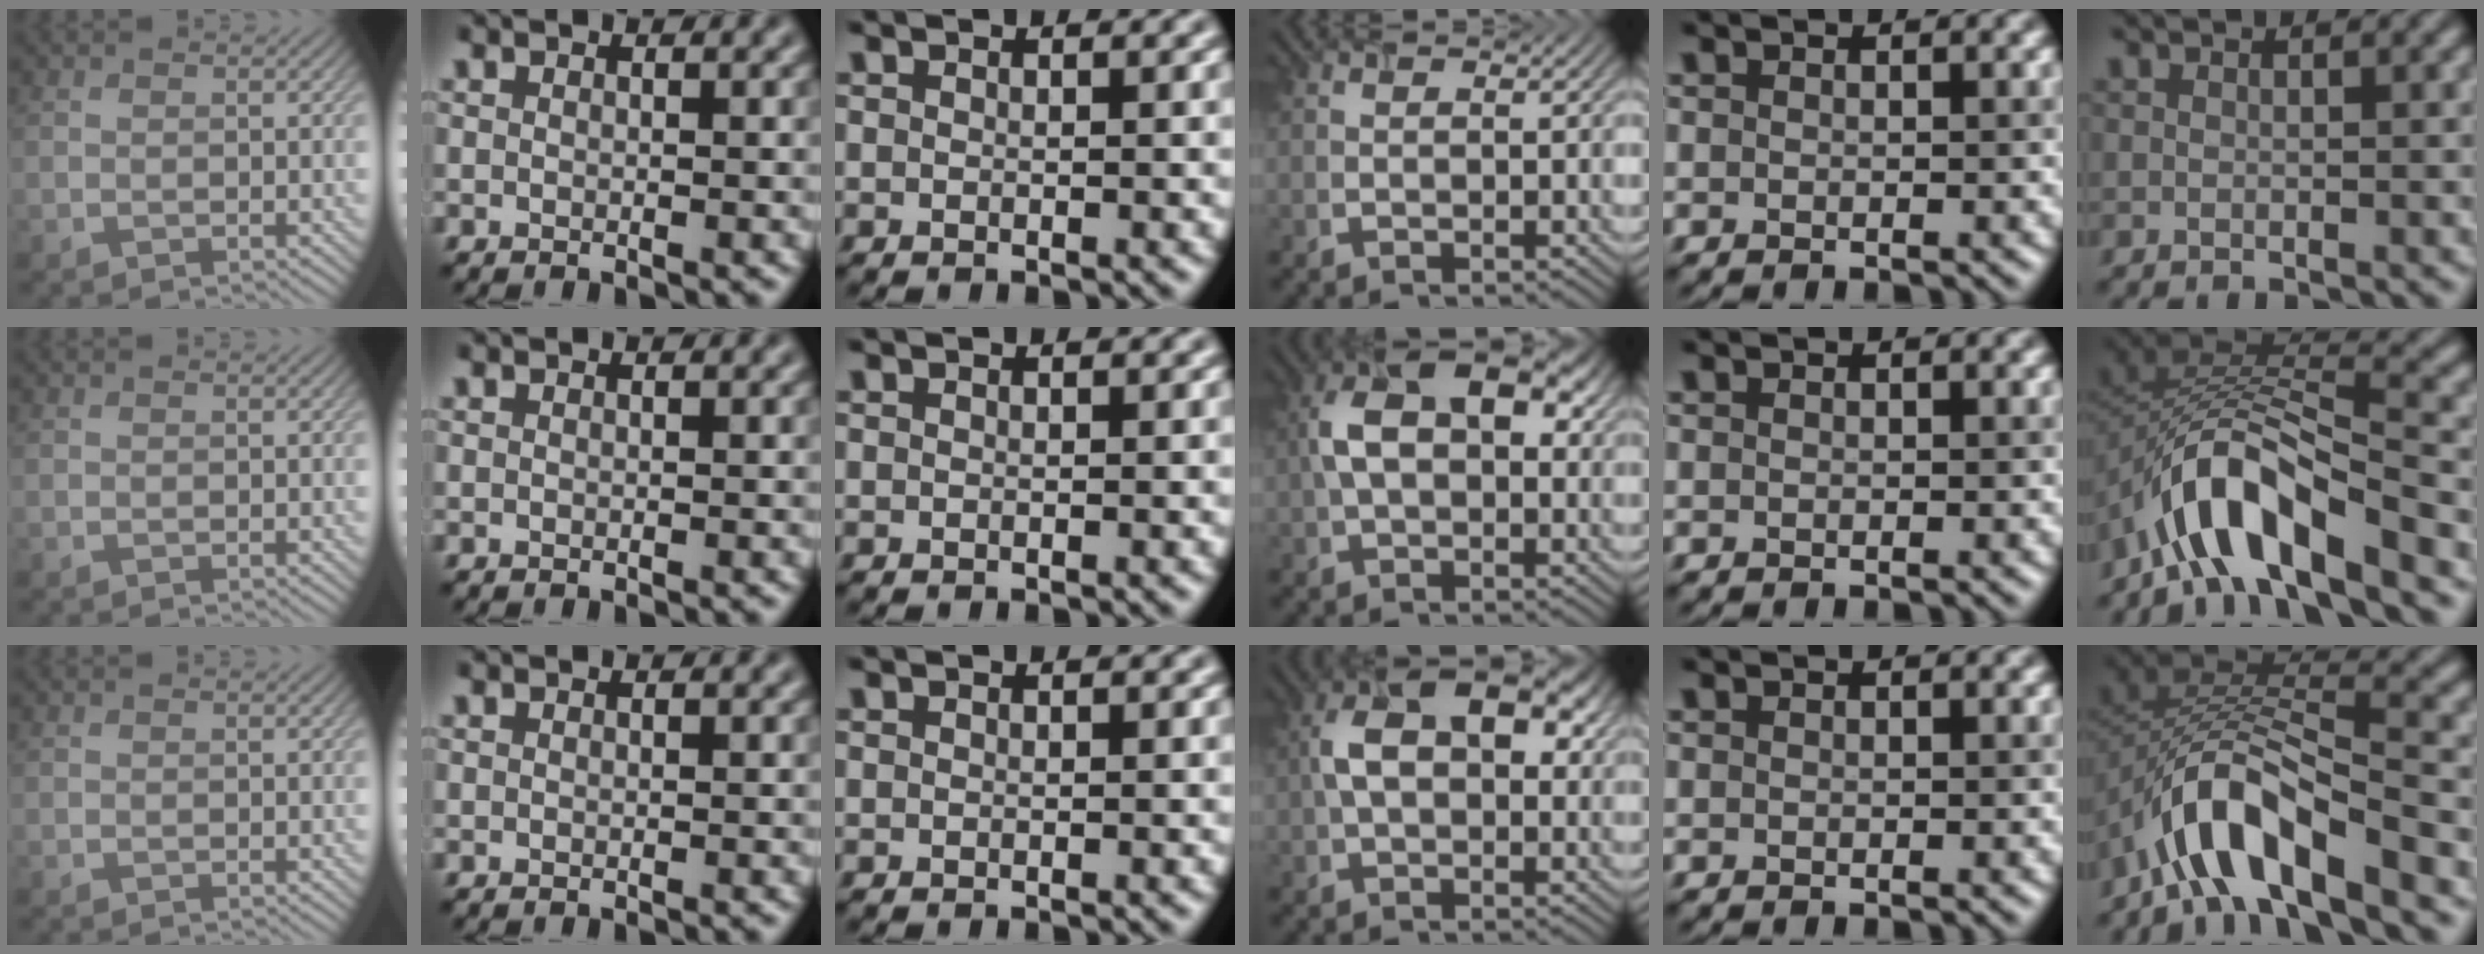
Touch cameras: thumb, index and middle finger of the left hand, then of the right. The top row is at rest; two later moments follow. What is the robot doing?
{"motion": "lift_and_place", "object": "timer"}